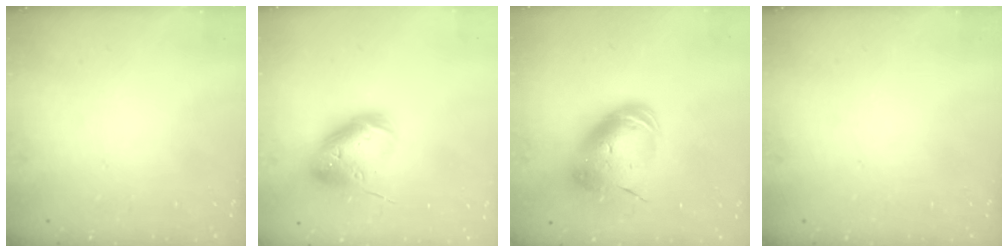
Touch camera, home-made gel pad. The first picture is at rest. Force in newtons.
{"total": 17.7, "press": 17.4, "slide": 2.8}
{"total": 13.0, "press": 12.8, "slide": 2.1}
{"total": 0.0}